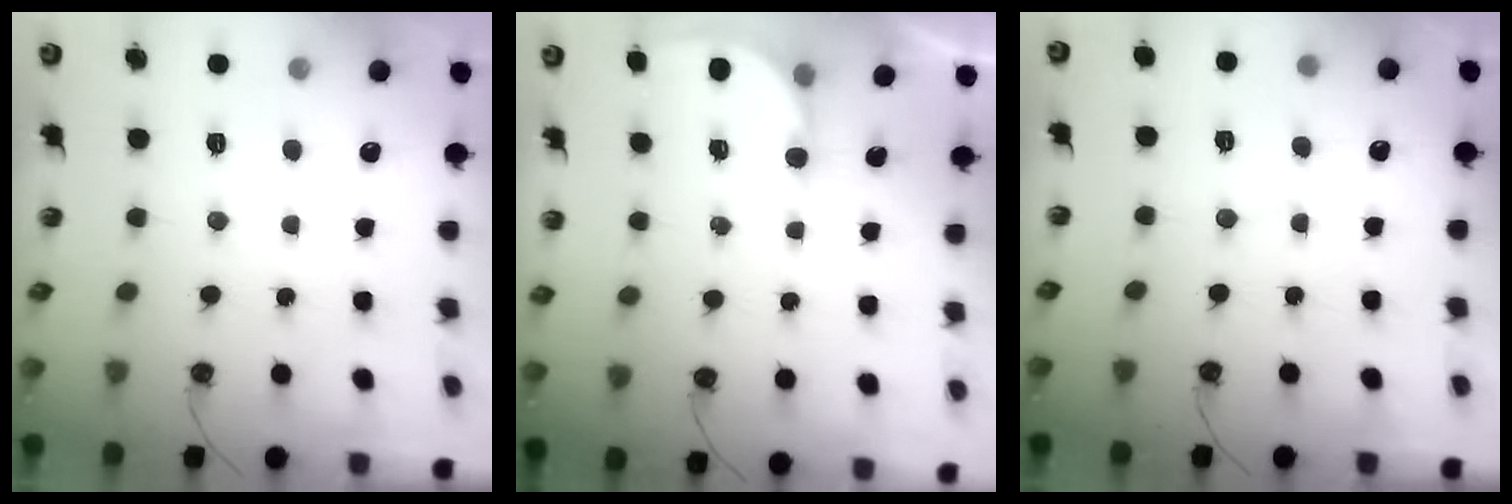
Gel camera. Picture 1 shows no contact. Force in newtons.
{"total": 3.3, "press": 3.3, "slide": 0.3}
{"total": 2.3, "press": 2.3, "slide": 0.3}